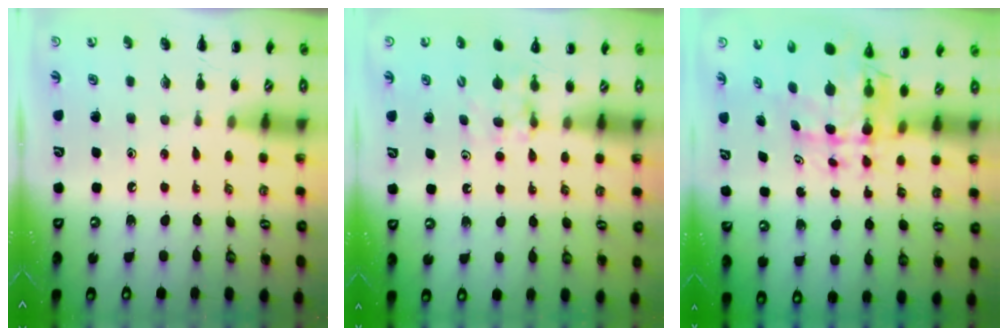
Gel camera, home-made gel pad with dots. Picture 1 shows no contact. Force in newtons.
{"total": 5.9, "press": 5.7, "slide": 1.6}
{"total": 7.8, "press": 7.3, "slide": 2.7}